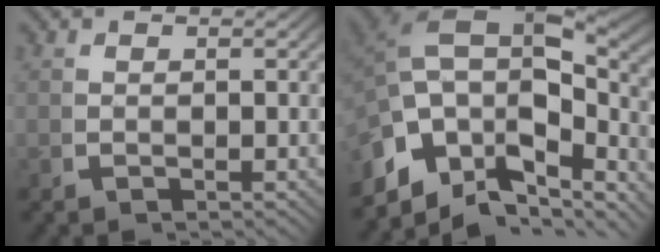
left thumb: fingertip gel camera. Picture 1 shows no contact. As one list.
[{"total": 15.9, "force": [-1.1, 10.9, 11.5], "torque": [-0.209, -0.029, -0.003]}]